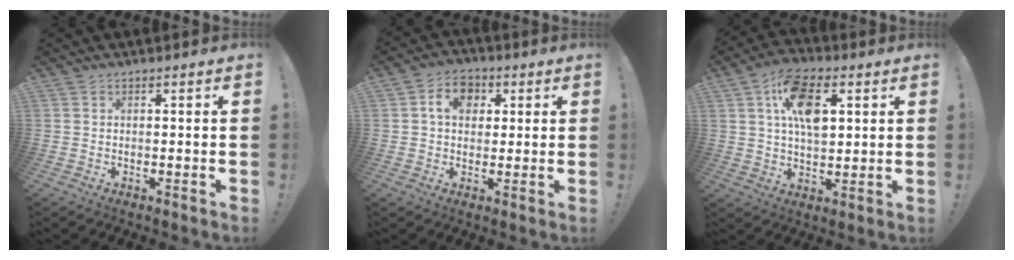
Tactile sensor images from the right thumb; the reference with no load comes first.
{"total": 7.8, "force": [1.9, 6.1, 4.5], "torque": [-0.064, 0.008, 0.034]}
{"total": 13.3, "force": [4.0, 7.8, 10.1], "torque": [-0.154, 0.008, 0.073]}